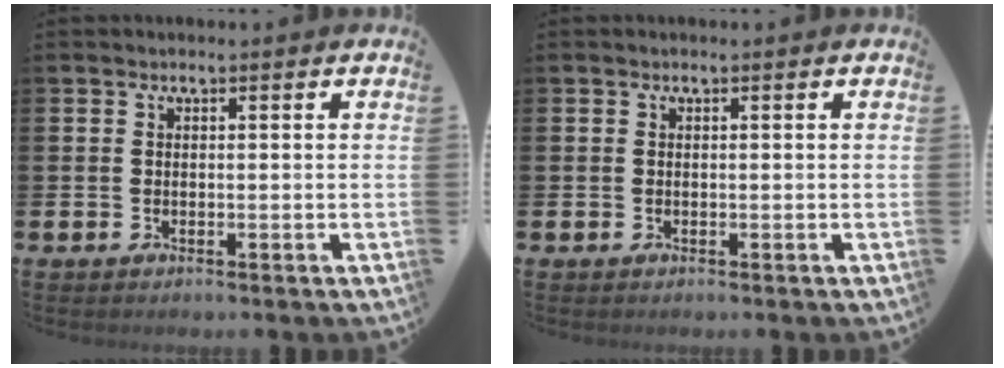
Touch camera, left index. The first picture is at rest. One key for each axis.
{"total": 0.0}